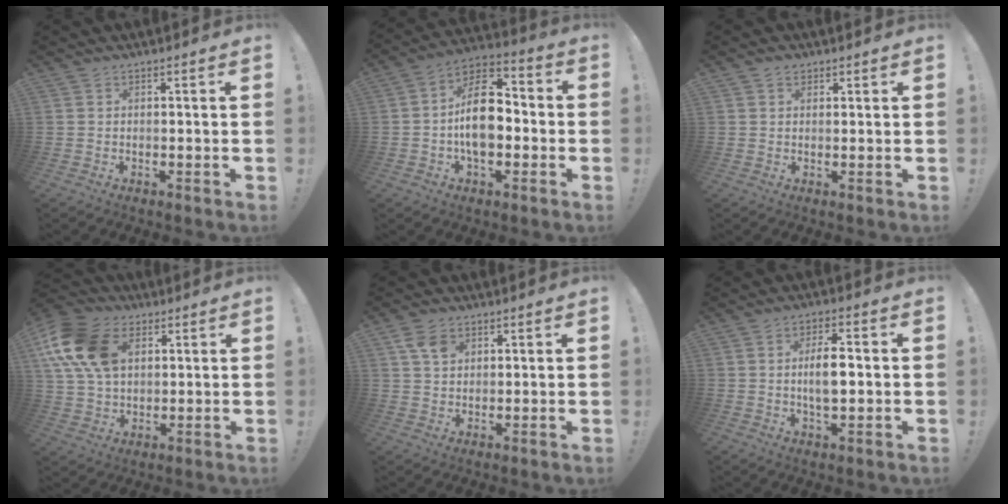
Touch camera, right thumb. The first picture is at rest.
{"total": 15.7, "force": [-2.4, 9.6, 12.3], "torque": [-0.211, 0.029, -0.039]}
{"total": 1.9, "force": [1.2, 1.2, 0.7], "torque": [0.002, -0.007, 0.020]}
{"total": 18.5, "force": [6.0, 13.0, 11.7], "torque": [-0.227, -0.011, 0.115]}
{"total": 5.9, "force": [2.8, 4.2, 3.1], "torque": [-0.044, -0.002, 0.054]}
{"total": 7.7, "force": [0.0, 3.3, 6.9], "torque": [-0.124, -0.004, -0.009]}